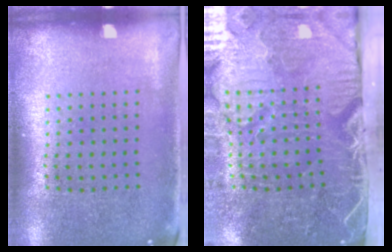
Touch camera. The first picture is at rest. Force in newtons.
{"total": 5.4, "press": 4.4, "slide": 3.1}